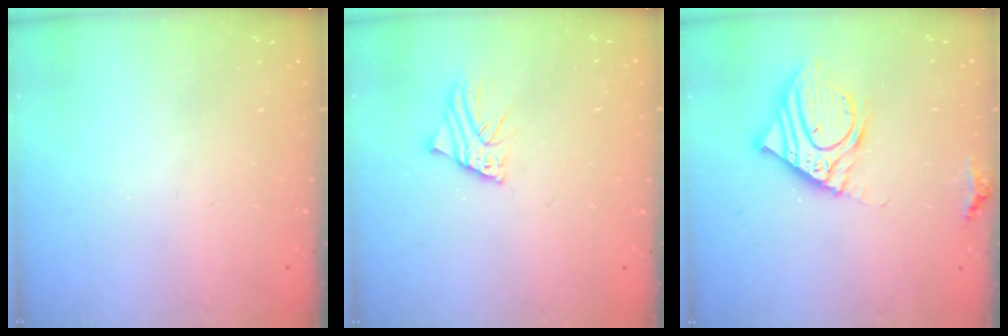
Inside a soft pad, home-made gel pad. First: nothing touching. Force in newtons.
{"total": 3.8, "press": 3.7, "slide": 0.5}
{"total": 14.3, "press": 14.1, "slide": 2.5}